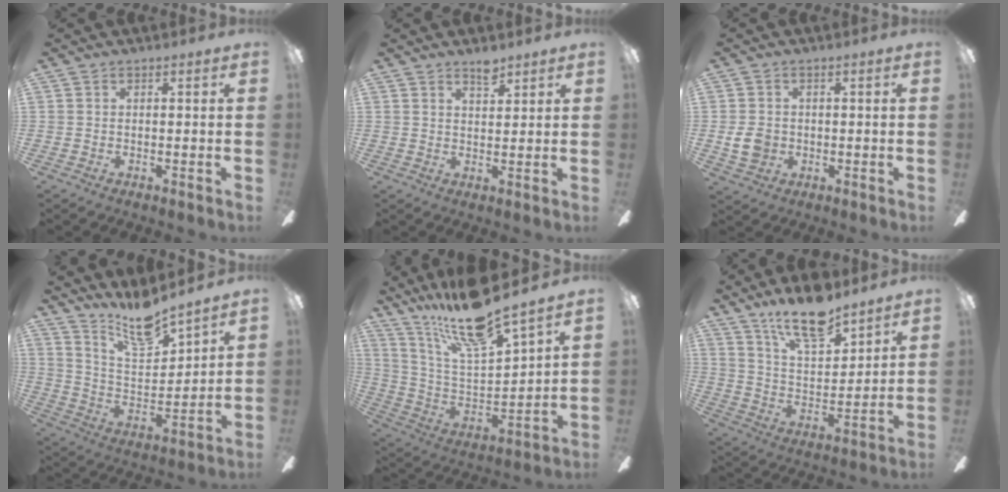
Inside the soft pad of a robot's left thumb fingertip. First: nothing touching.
{"total": 3.4, "force": [3.0, 0.9, 1.4], "torque": [-0.007, -0.018, 0.049]}
{"total": 5.2, "force": [-0.3, 4.3, 2.9], "torque": [-0.057, 0.004, -0.006]}
{"total": 12.9, "force": [11.1, 3.0, 5.9], "torque": [-0.119, -0.069, 0.196]}
{"total": 17.9, "force": [14.9, 2.4, 9.6], "torque": [-0.202, -0.100, 0.255]}
{"total": 15.0, "force": [11.8, 4.9, 7.9], "torque": [-0.145, -0.064, 0.207]}